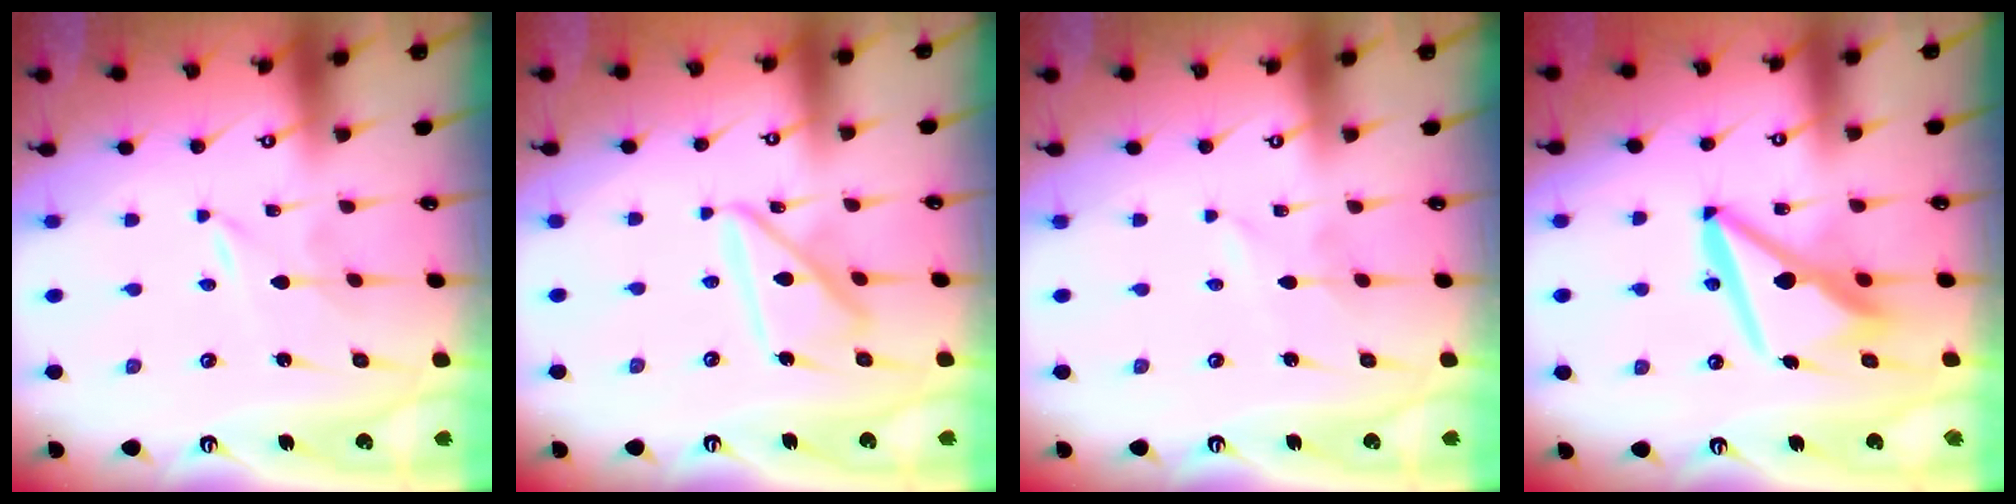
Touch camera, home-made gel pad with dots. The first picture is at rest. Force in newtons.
{"total": 14.1, "press": 14.0, "slide": 1.4}
{"total": 0.9, "press": 0.9, "slide": 0.1}
{"total": 11.8, "press": 11.7, "slide": 1.7}